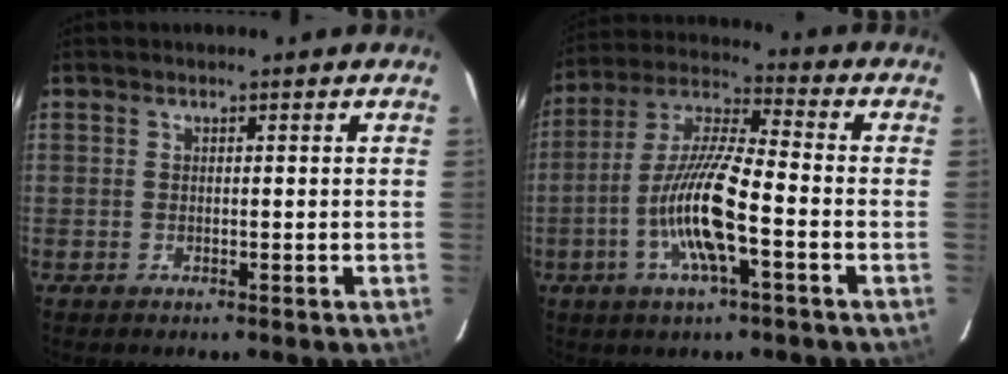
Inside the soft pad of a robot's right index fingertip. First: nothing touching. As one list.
[{"total": 13.1, "force": [-3.9, 1.8, 12.4], "torque": [-0.247, 0.000, -0.074]}]